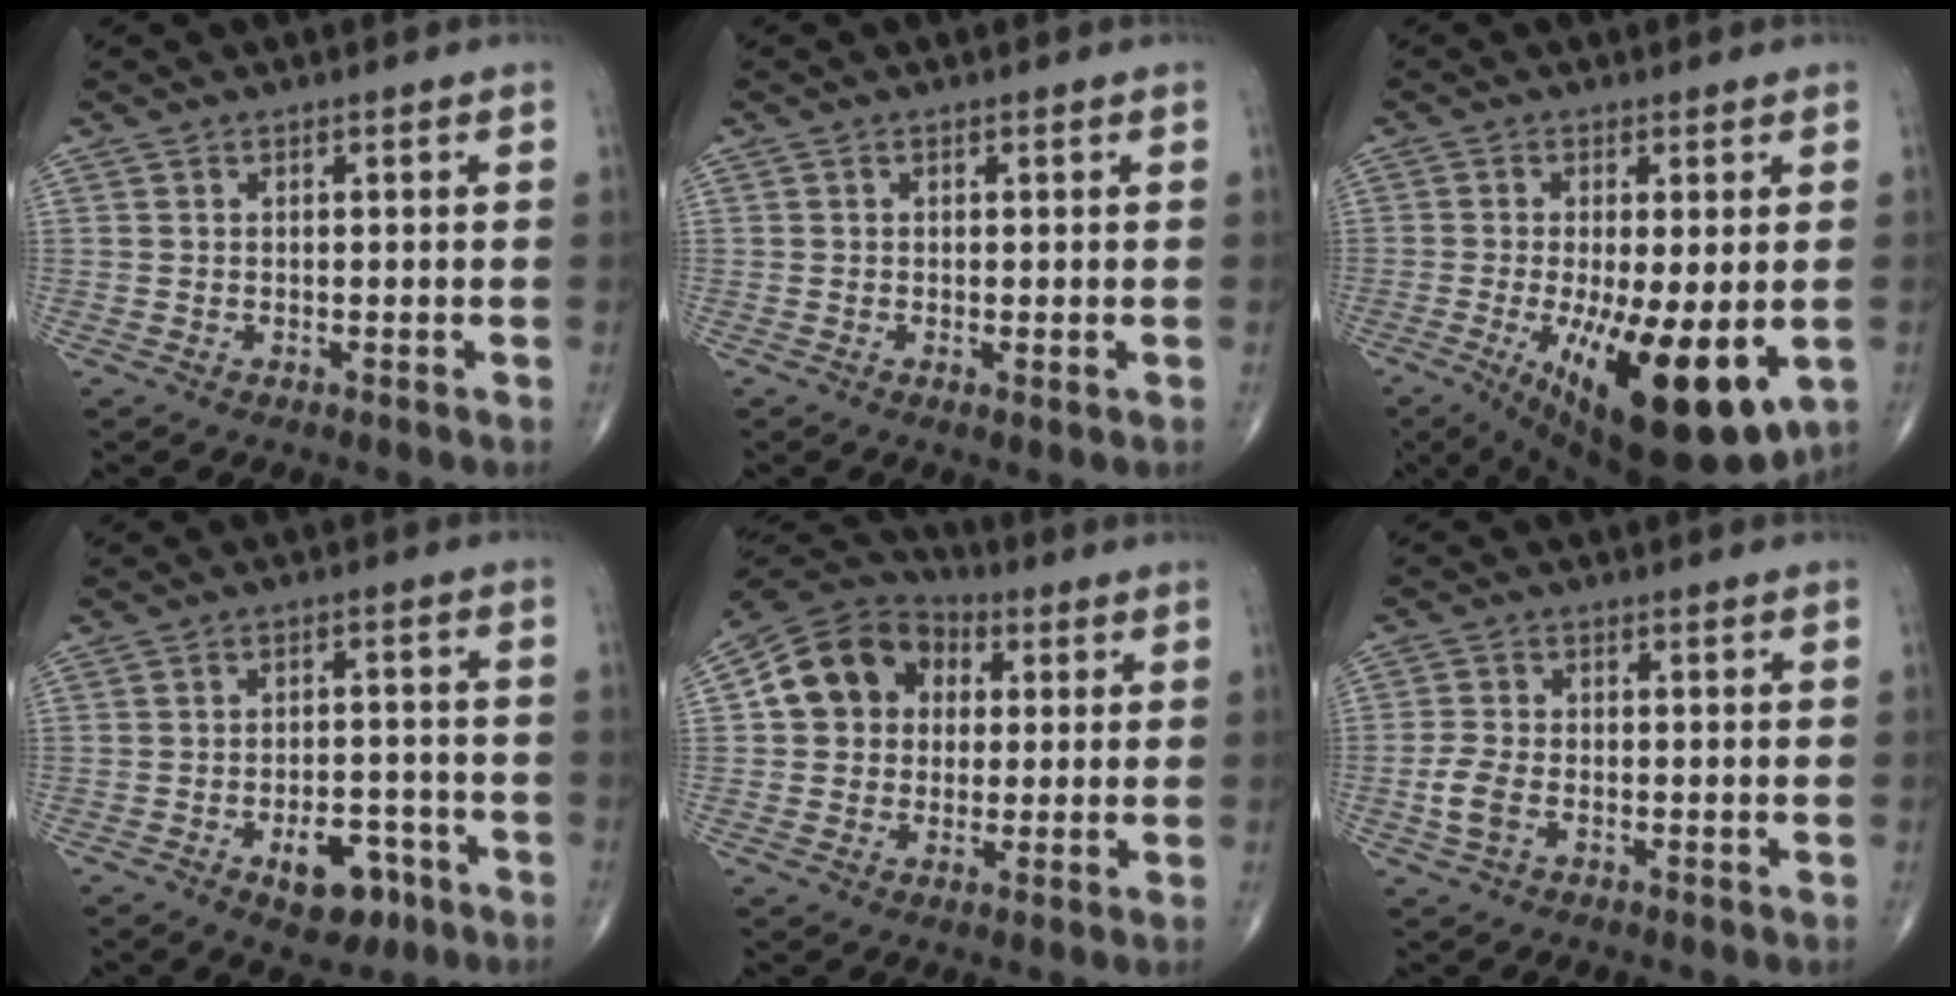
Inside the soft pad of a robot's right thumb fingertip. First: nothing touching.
{"total": 1.0, "force": [-0.1, 0.3, 0.9], "torque": [-0.015, -0.005, -0.004]}
{"total": 18.6, "force": [-4.9, 6.3, 16.8], "torque": [-0.247, -0.032, -0.055]}
{"total": 8.2, "force": [-4.2, 4.6, 5.3], "torque": [-0.050, 0.029, -0.057]}
{"total": 12.6, "force": [2.1, 10.7, 6.3], "torque": [-0.088, 0.017, 0.025]}
{"total": 4.7, "force": [-1.5, 2.8, 3.5], "torque": [-0.080, 0.009, -0.031]}